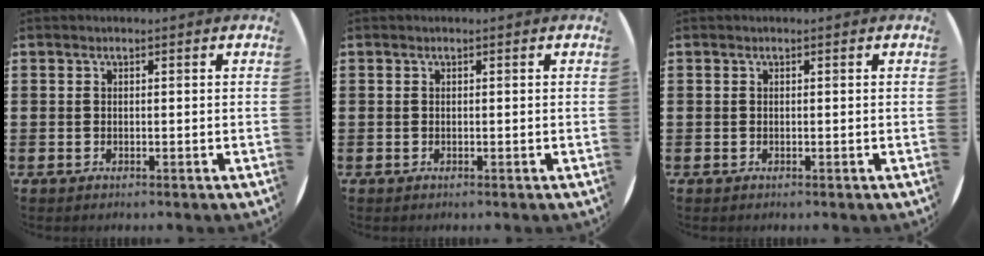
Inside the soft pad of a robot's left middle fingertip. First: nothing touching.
{"total": 0.0}
{"total": 0.0}